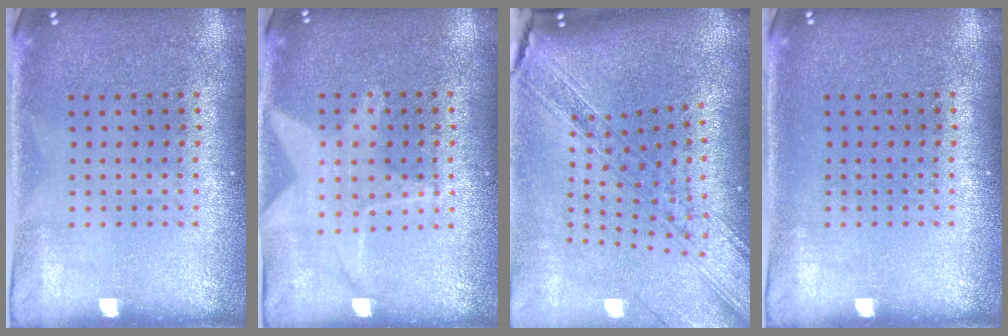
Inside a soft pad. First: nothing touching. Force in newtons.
{"total": 1.4, "press": 1.3, "slide": 0.3}
{"total": 2.6, "press": 2.2, "slide": 1.5}
{"total": 0.0}